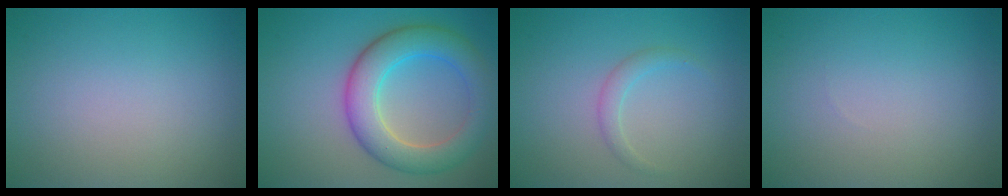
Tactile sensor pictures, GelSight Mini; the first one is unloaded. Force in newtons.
{"total": 6.6, "press": 6.6, "slide": 0.2}
{"total": 1.3, "press": 1.2, "slide": 0.2}
{"total": 0.0}